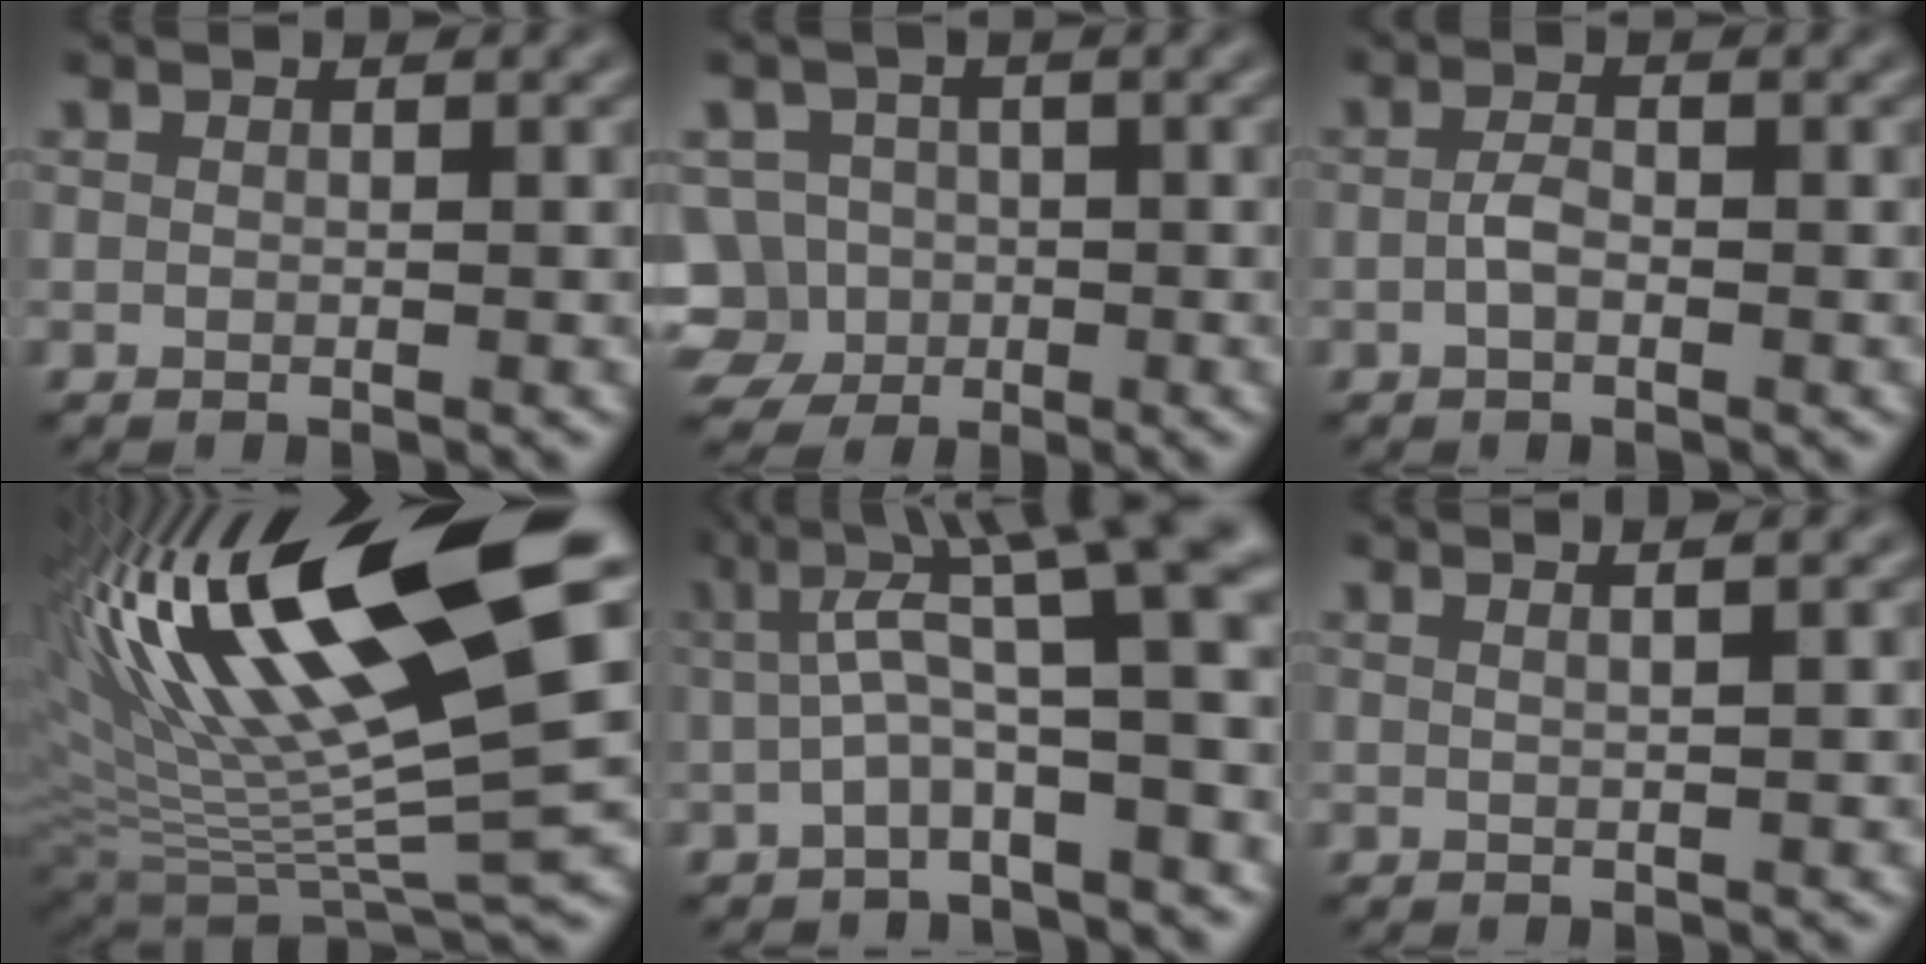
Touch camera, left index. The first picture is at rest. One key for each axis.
{"total": 5.6, "fx": -2.4, "fy": 4.9, "fz": 1.3, "tx": -0.005, "ty": 0.005, "tz": -0.054}
{"total": 1.5, "fx": -0.5, "fy": 0.7, "fz": 1.2, "tx": -0.026, "ty": 0.002, "tz": -0.013}
{"total": 17.1, "fx": 6.0, "fy": 3.9, "fz": 15.6, "tx": -0.282, "ty": 0.010, "tz": 0.102}
{"total": 8.3, "fx": 2.1, "fy": 2.1, "fz": 7.7, "tx": -0.119, "ty": 0.020, "tz": 0.024}
{"total": 3.0, "fx": 1.8, "fy": 1.3, "fz": 2.1, "tx": -0.005, "ty": 0.012, "tz": -0.009}